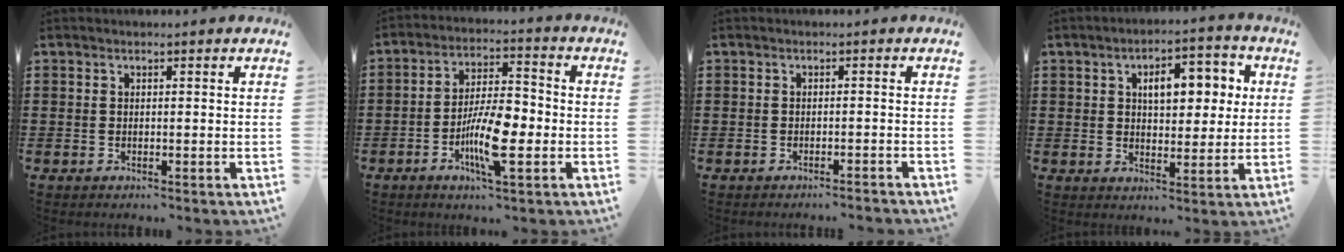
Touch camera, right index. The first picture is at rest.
{"total": 9.2, "force": [-3.0, 2.8, 8.2], "torque": [-0.160, -0.003, -0.056]}
{"total": 1.1, "force": [-1.1, -0.2, 0.2], "torque": [-0.005, 0.001, -0.022]}
{"total": 7.3, "force": [2.0, 3.9, 5.9], "torque": [-0.085, -0.002, 0.022]}